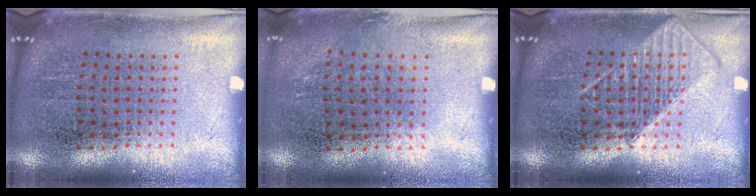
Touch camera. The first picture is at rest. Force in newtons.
{"total": 0.9, "press": 0.6, "slide": 0.6}
{"total": 2.2, "press": 2.1, "slide": 0.4}